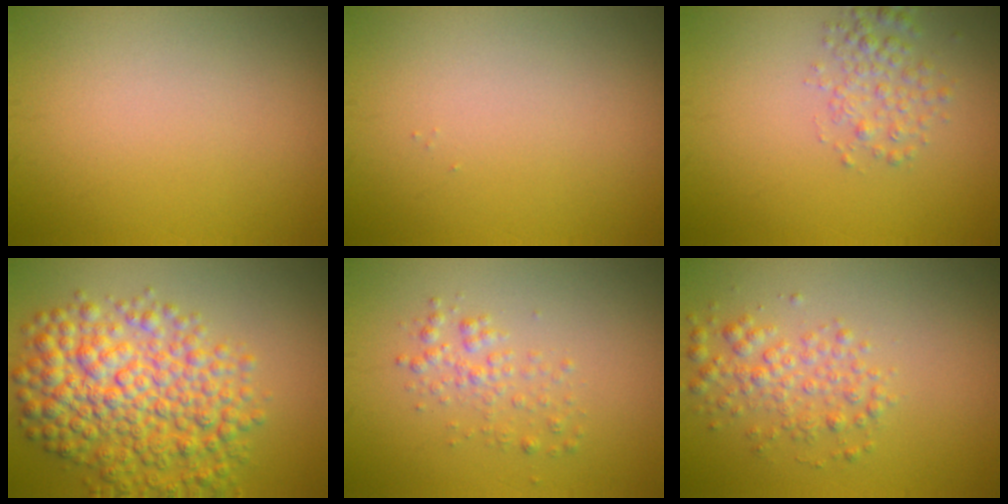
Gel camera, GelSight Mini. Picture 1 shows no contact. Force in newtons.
{"total": 0.0}
{"total": 2.3, "press": 2.3, "slide": 0.1}
{"total": 8.5, "press": 8.5, "slide": 0.1}
{"total": 1.8, "press": 1.8, "slide": 0.0}
{"total": 2.8, "press": 2.8, "slide": 0.1}